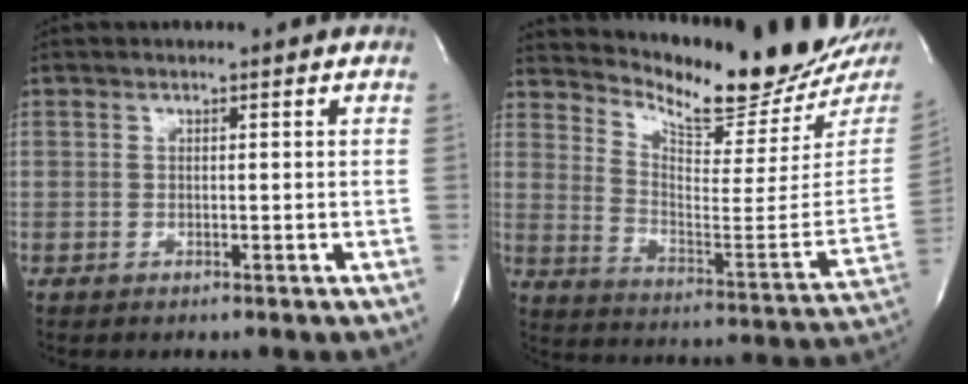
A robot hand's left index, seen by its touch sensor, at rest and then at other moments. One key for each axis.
{"total": 18.4, "fx": 16.8, "fy": 2.0, "fz": 7.1, "tx": -0.126, "ty": -0.089, "tz": 0.237}